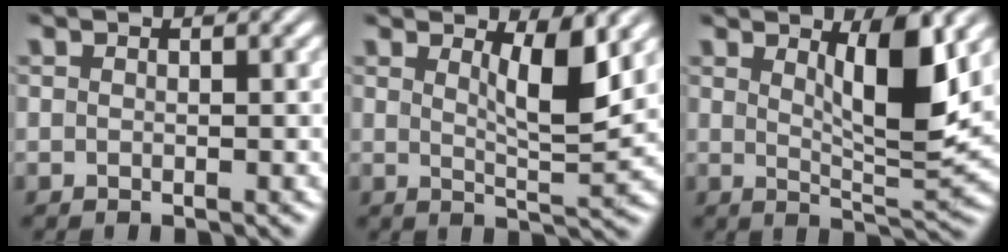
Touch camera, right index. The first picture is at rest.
{"total": 4.0, "force": [1.9, 0.5, 3.5], "torque": [-0.054, -0.019, 0.034]}
{"total": 5.9, "force": [2.3, 0.9, 5.4], "torque": [-0.090, -0.020, 0.043]}